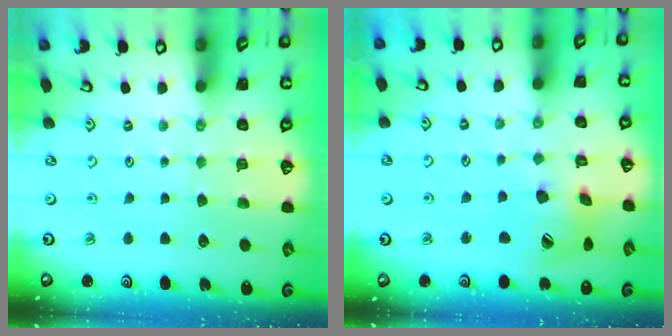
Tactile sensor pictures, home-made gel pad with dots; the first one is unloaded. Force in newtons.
{"total": 13.6, "press": 13.6, "slide": 1.3}